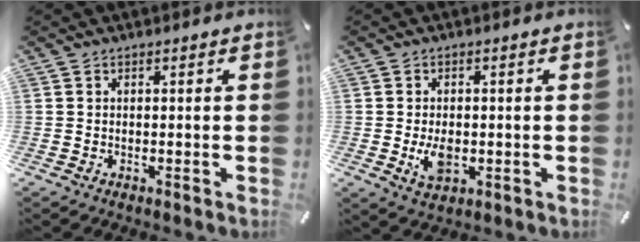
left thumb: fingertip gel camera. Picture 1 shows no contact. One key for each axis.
{"total": 5.2, "fx": -0.8, "fy": 3.2, "fz": 4.0, "tx": -0.080, "ty": -0.005, "tz": -0.016}